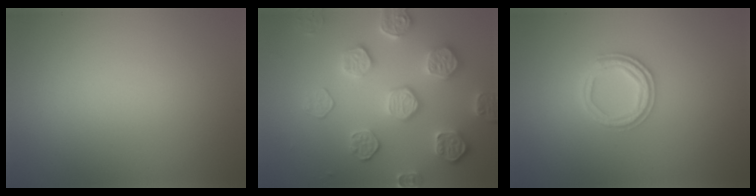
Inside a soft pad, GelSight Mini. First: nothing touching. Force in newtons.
{"total": 5.3, "press": 5.0, "slide": 1.8}
{"total": 2.5, "press": 2.4, "slide": 0.6}